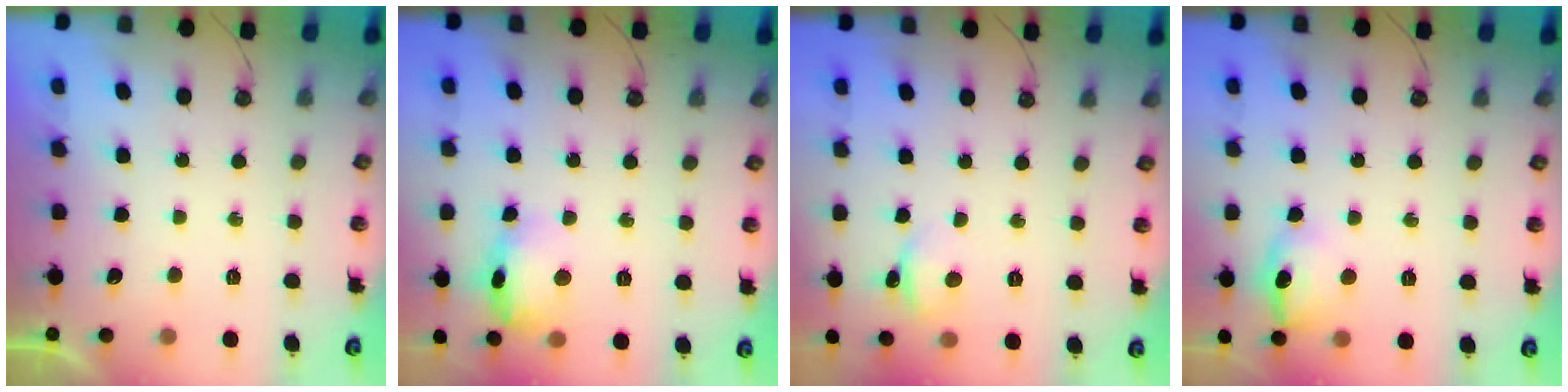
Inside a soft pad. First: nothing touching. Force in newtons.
{"total": 13.9, "press": 13.9, "slide": 1.1}
{"total": 3.3, "press": 3.3, "slide": 0.4}
{"total": 12.0, "press": 12.0, "slide": 0.8}